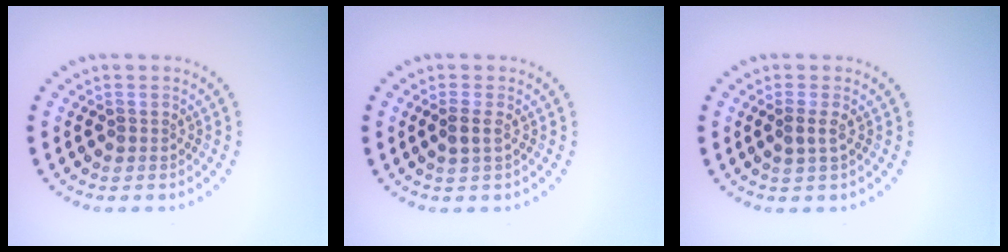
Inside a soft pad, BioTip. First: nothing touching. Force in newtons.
{"total": 1.1, "press": 0.9, "slide": 0.6}
{"total": 1.0, "press": 0.9, "slide": 0.6}